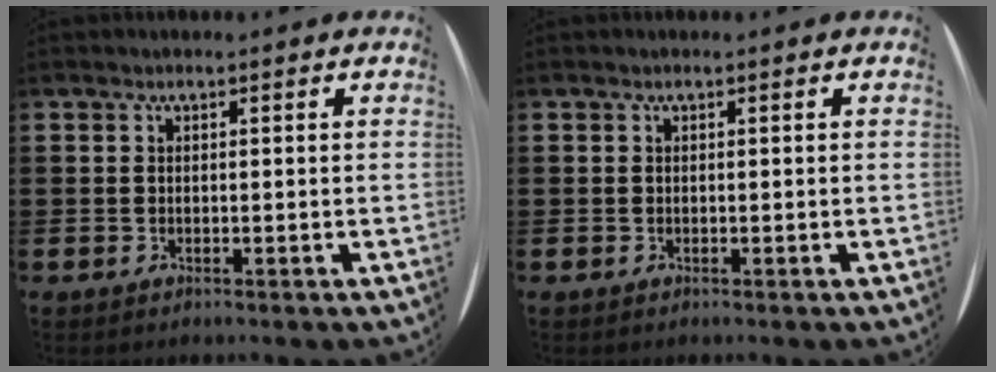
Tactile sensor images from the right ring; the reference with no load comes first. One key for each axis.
{"total": 0.0}